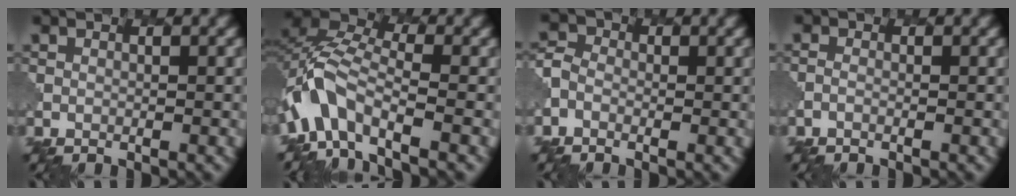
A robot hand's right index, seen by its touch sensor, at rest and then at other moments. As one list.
[{"total": 7.1, "force": [-3.5, 3.4, 5.2], "torque": [-0.100, 0.007, -0.083]}, {"total": 2.0, "force": [-0.8, 1.6, 0.9], "torque": [-0.017, 0.001, -0.025]}, {"total": 0.5, "force": [-0.5, 0.1, 0.2], "torque": [-0.002, -0.003, -0.015]}]